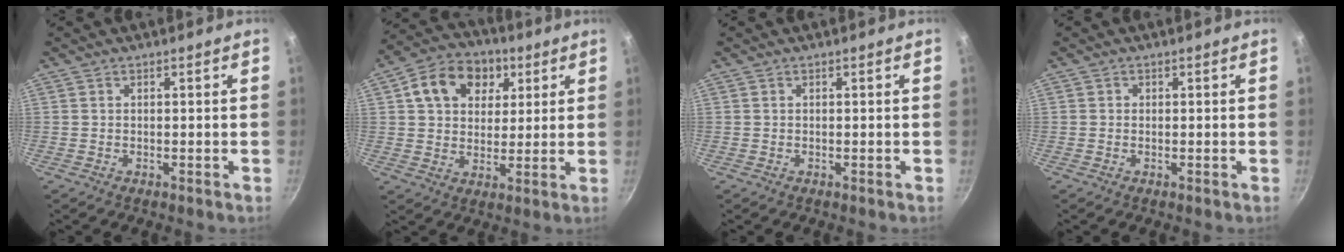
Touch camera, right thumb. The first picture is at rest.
{"total": 13.4, "force": [4.8, 10.2, 7.2], "torque": [-0.101, 0.008, 0.068]}
{"total": 0.0}
{"total": 0.5, "force": [0.0, 0.5, 0.1], "torque": [0.003, 0.003, -0.001]}